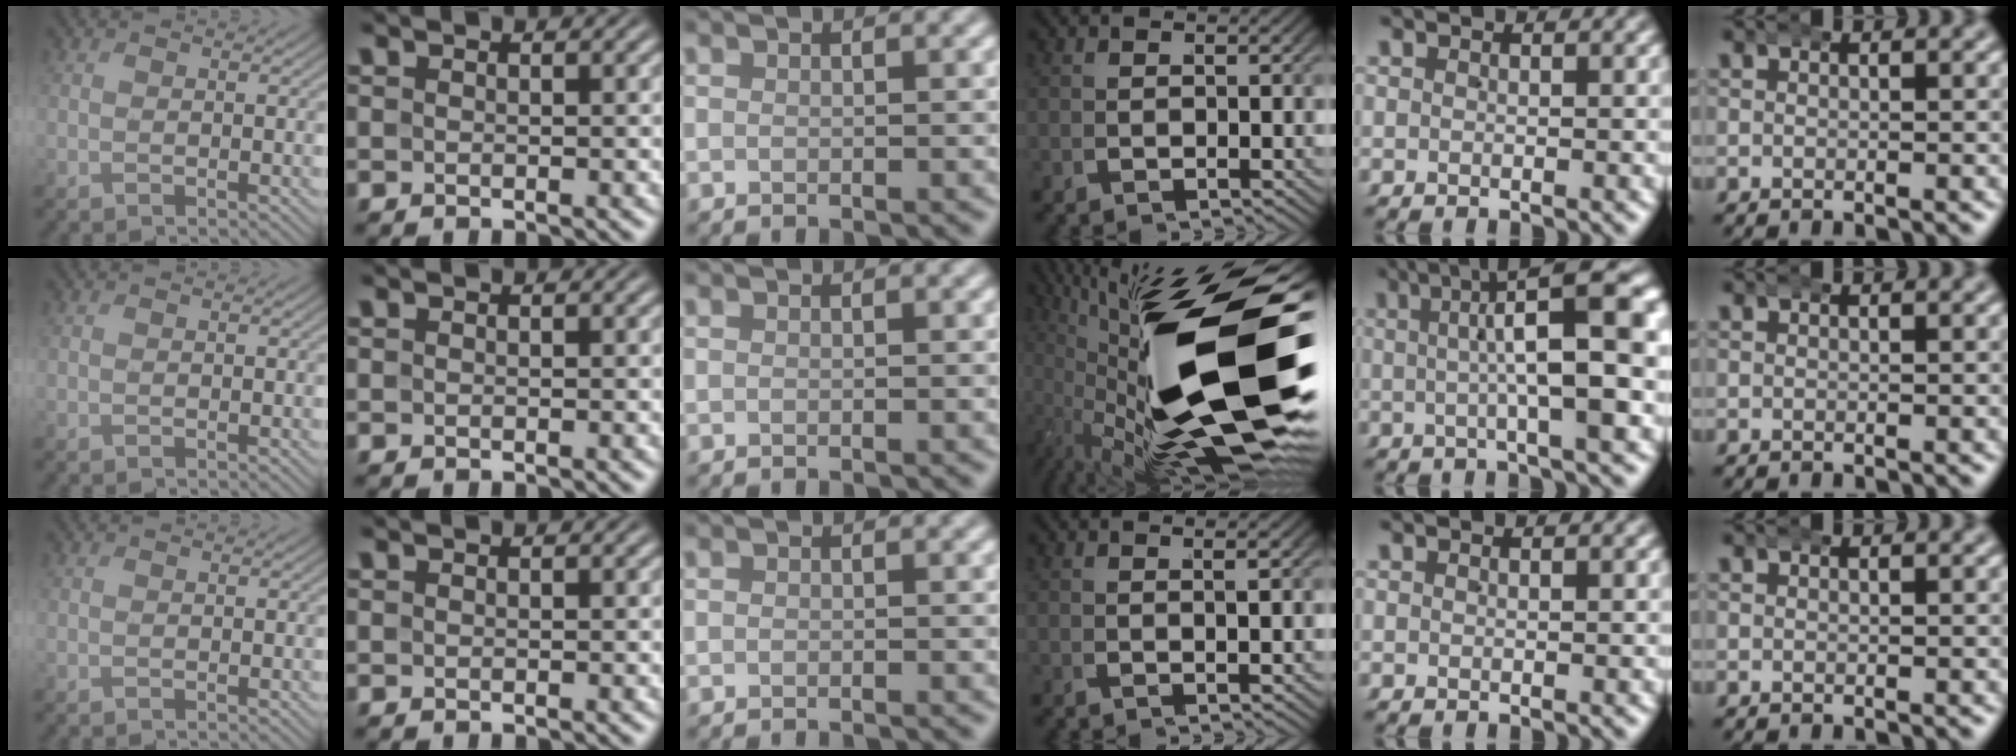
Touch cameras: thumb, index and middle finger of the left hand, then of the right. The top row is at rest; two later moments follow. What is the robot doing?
{"motion": "wrap", "object": "arm wrap"}